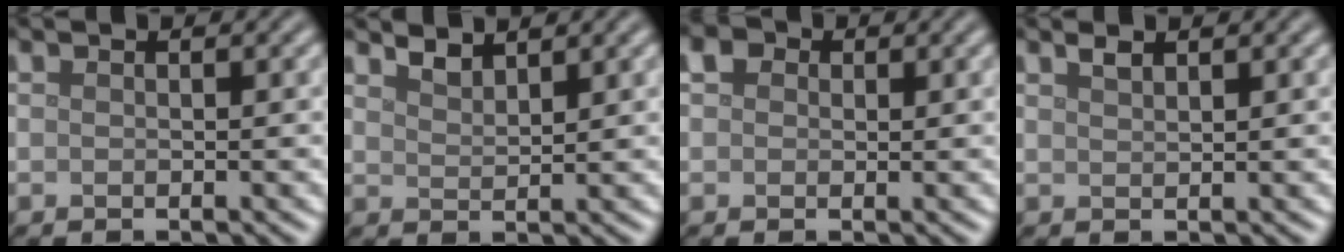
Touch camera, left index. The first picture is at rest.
{"total": 1.8, "force": [1.8, 0.2, 0.4], "torque": [-0.007, 0.000, 0.035]}
{"total": 1.5, "force": [0.4, 1.4, 0.6], "torque": [-0.008, 0.004, 0.001]}
{"total": 0.9, "force": [0.8, 0.2, 0.3], "torque": [-0.006, 0.002, 0.017]}